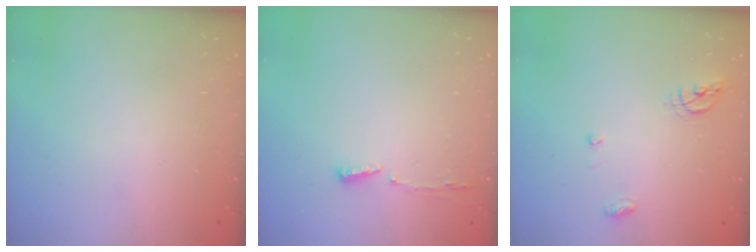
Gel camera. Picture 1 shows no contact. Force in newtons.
{"total": 3.4, "press": 3.3, "slide": 0.9}
{"total": 6.2, "press": 6.2, "slide": 0.4}